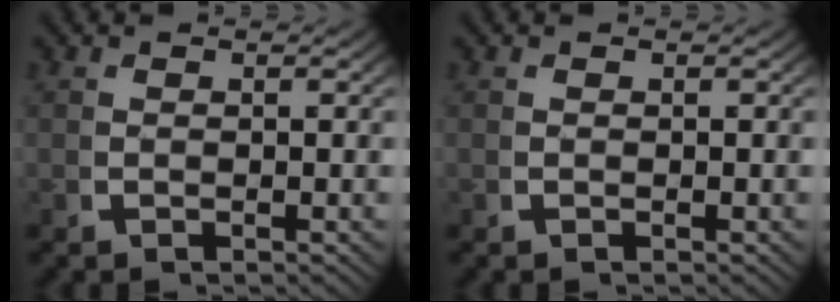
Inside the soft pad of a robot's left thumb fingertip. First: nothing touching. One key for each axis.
{"total": 0.0}